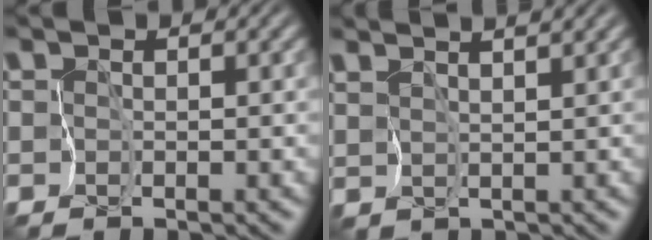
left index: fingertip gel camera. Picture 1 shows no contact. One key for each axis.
{"total": 3.2, "fx": 2.9, "fy": 0.4, "fz": 1.3, "tx": -0.038, "ty": 0.017, "tz": 0.043}